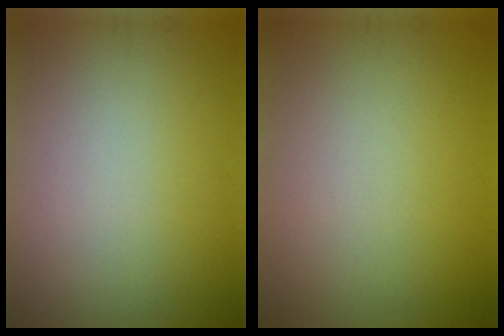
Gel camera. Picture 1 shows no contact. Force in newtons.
{"total": 0.0}